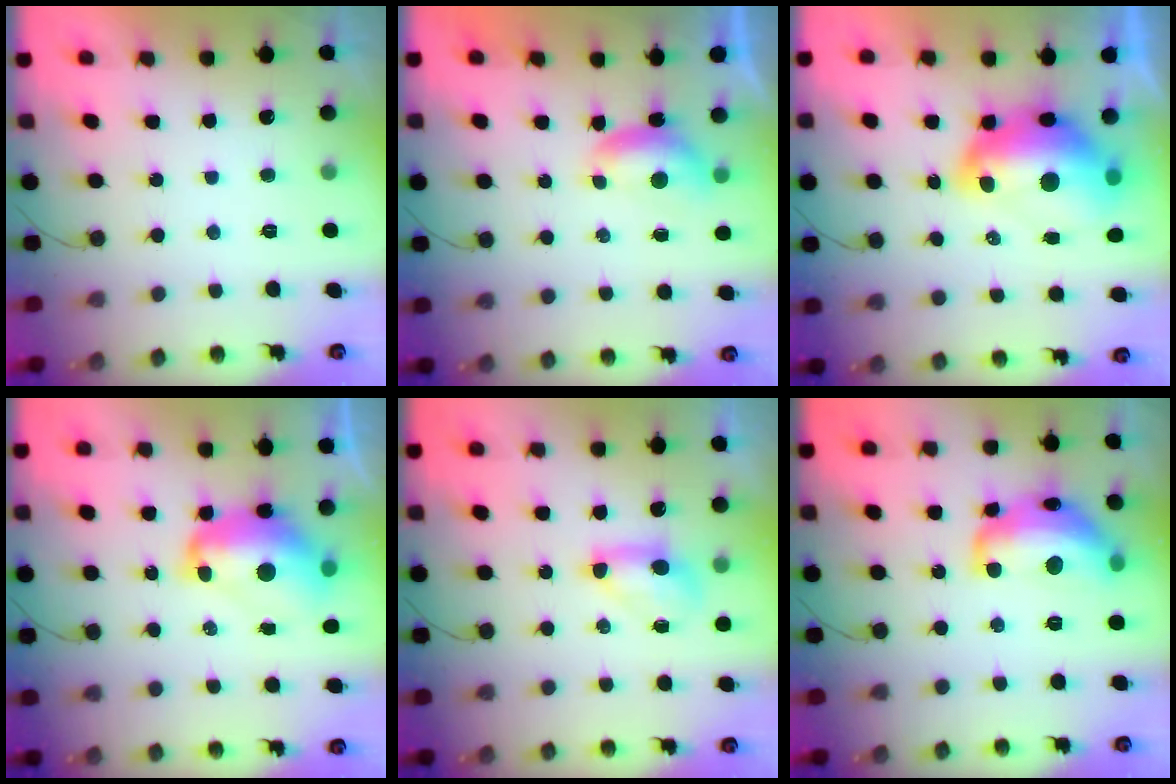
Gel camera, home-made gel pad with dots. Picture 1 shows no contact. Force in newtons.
{"total": 5.8, "press": 5.8, "slide": 0.7}
{"total": 18.0, "press": 18.0, "slide": 1.5}
{"total": 14.1, "press": 14.1, "slide": 1.1}
{"total": 7.0, "press": 6.9, "slide": 1.1}
{"total": 16.1, "press": 16.1, "slide": 0.9}